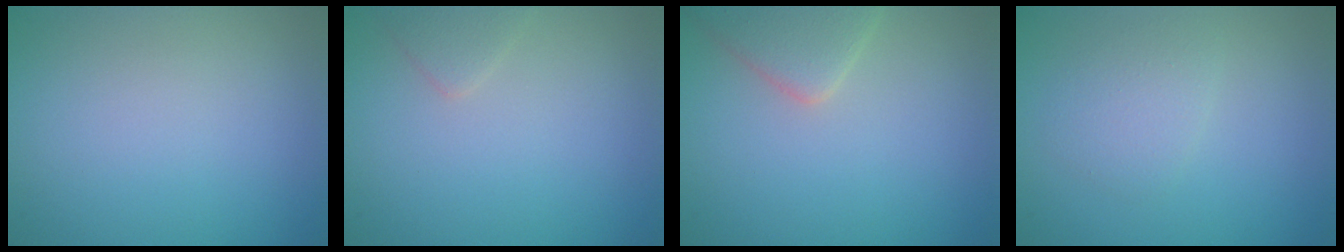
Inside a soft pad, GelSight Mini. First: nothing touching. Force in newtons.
{"total": 1.3, "press": 1.3, "slide": 0.0}
{"total": 3.7, "press": 3.7, "slide": 0.2}
{"total": 1.9, "press": 1.9, "slide": 0.1}